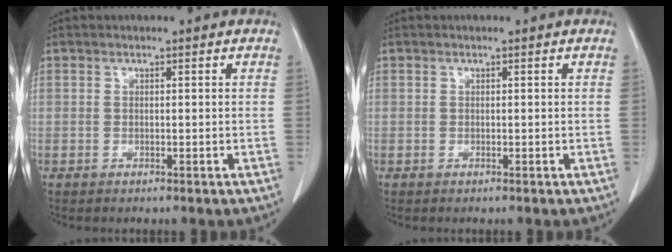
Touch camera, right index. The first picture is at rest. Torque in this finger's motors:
{"motor_torque": [0.15, -0.03, 0.00, 0.01]}